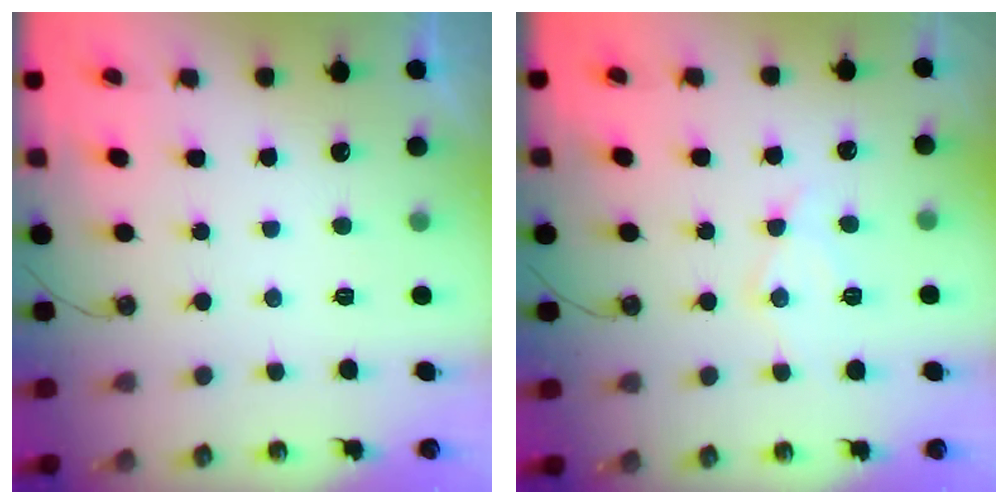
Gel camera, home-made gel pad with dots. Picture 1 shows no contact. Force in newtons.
{"total": 10.0, "press": 9.9, "slide": 0.9}